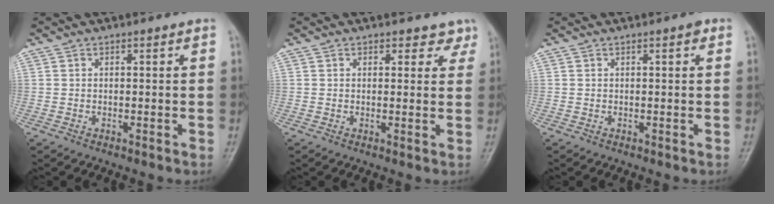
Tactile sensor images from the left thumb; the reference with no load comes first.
{"total": 3.1, "force": [2.4, 1.9, 0.5], "torque": [0.026, -0.013, 0.017]}
{"total": 0.6, "force": [0.3, 0.1, 0.5], "torque": [-0.010, 0.001, 0.001]}